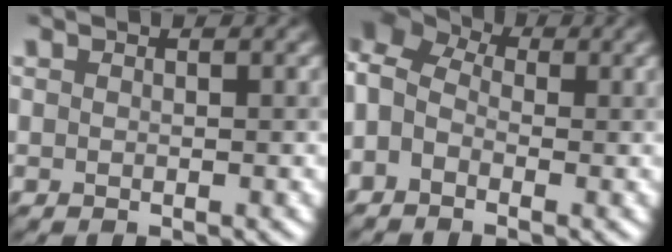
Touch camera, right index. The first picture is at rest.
{"total": 6.4, "force": [0.5, 4.6, 4.5], "torque": [-0.101, 0.043, -0.006]}